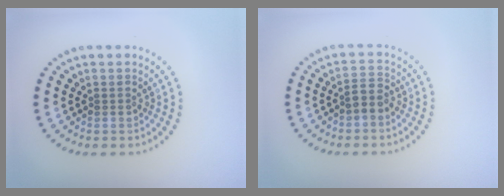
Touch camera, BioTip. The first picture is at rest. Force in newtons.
{"total": 1.8, "press": 1.5, "slide": 0.9}